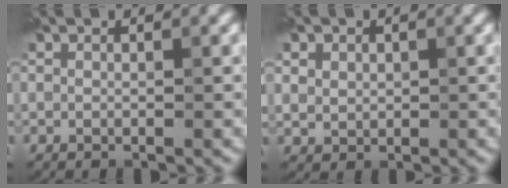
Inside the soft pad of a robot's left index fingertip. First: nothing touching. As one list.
[{"total": 2.7, "force": [1.3, 2.0, 1.1], "torque": [-0.034, 0.005, 0.035]}]